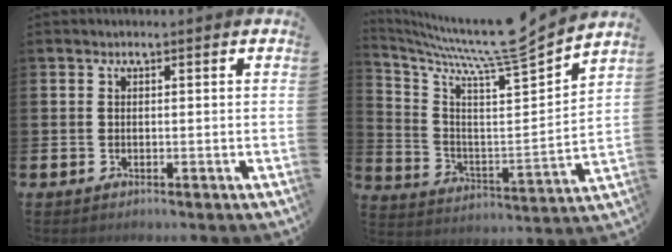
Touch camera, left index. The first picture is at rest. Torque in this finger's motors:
{"motor_torque": [0.83, -1.31, 0.13, 0.12]}